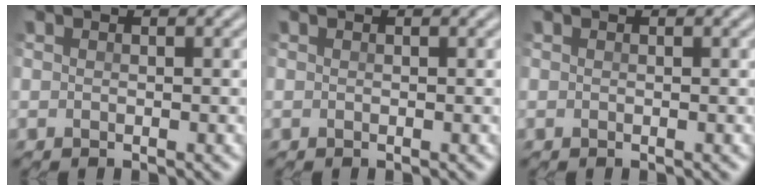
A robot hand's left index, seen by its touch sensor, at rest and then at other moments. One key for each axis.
{"total": 0.0}
{"total": 0.0}